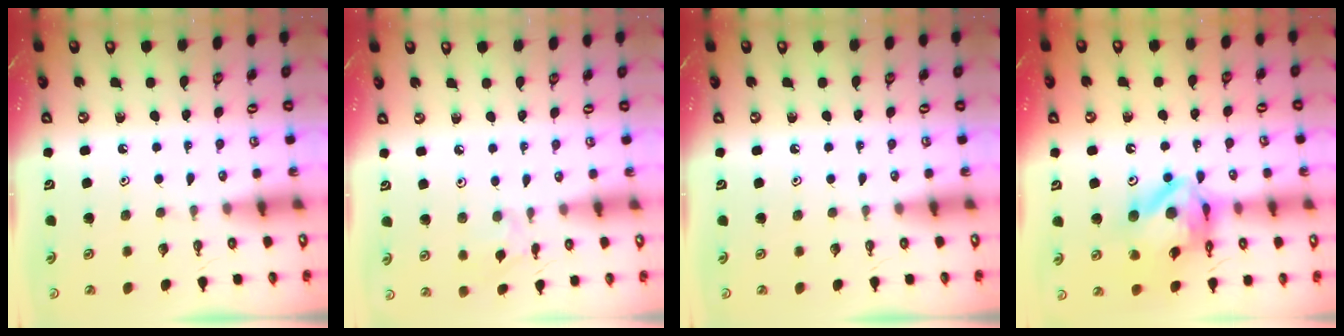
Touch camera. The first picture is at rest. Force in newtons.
{"total": 4.8, "press": 4.7, "slide": 0.7}
{"total": 0.0}
{"total": 14.7, "press": 14.6, "slide": 1.8}